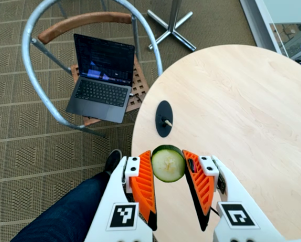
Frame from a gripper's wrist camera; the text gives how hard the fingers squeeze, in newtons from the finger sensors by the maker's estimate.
{"total": 8.2, "left": 7.6, "right": 8.8}